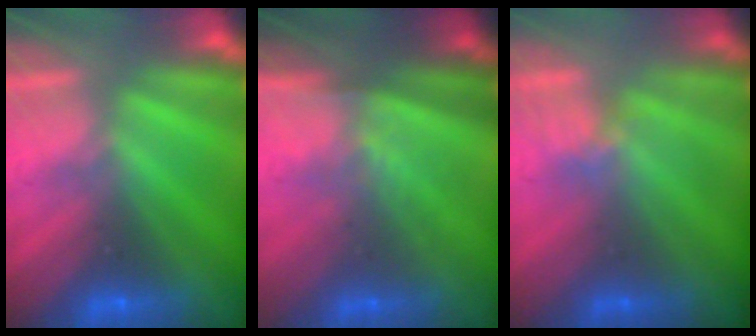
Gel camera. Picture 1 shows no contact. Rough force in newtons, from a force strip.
{"total": 1.3}
{"total": 2.3}